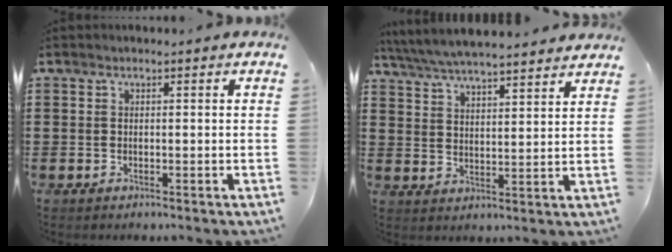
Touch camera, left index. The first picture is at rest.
{"total": 5.4, "force": [5.3, 0.0, 1.3], "torque": [-0.047, -0.027, 0.092]}